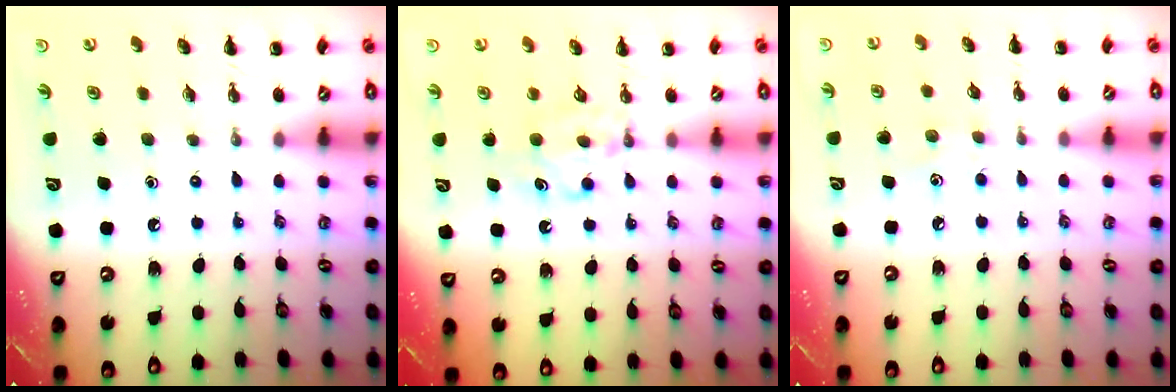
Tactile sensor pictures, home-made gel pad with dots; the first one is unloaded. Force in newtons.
{"total": 6.3, "press": 6.0, "slide": 1.8}
{"total": 4.5, "press": 4.3, "slide": 1.2}